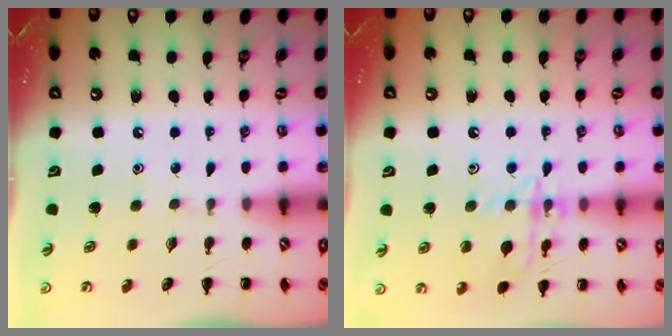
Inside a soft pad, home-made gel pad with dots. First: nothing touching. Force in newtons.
{"total": 14.4, "press": 14.4, "slide": 1.3}